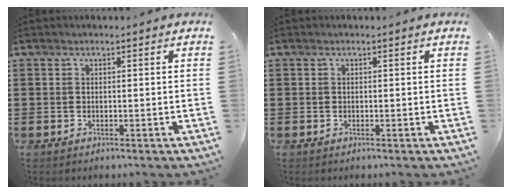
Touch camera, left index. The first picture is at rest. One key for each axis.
{"total": 0.0}